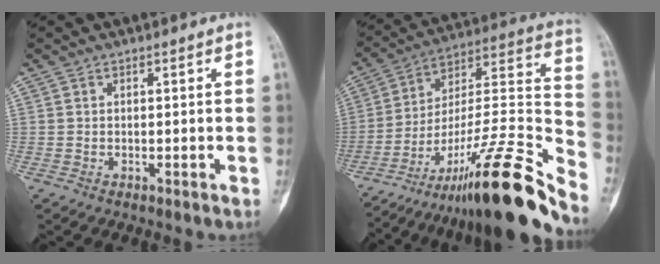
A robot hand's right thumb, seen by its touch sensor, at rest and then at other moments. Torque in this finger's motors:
{"motor_torque": [3.77, 0.90, 1.27, -1.50, 0.16]}